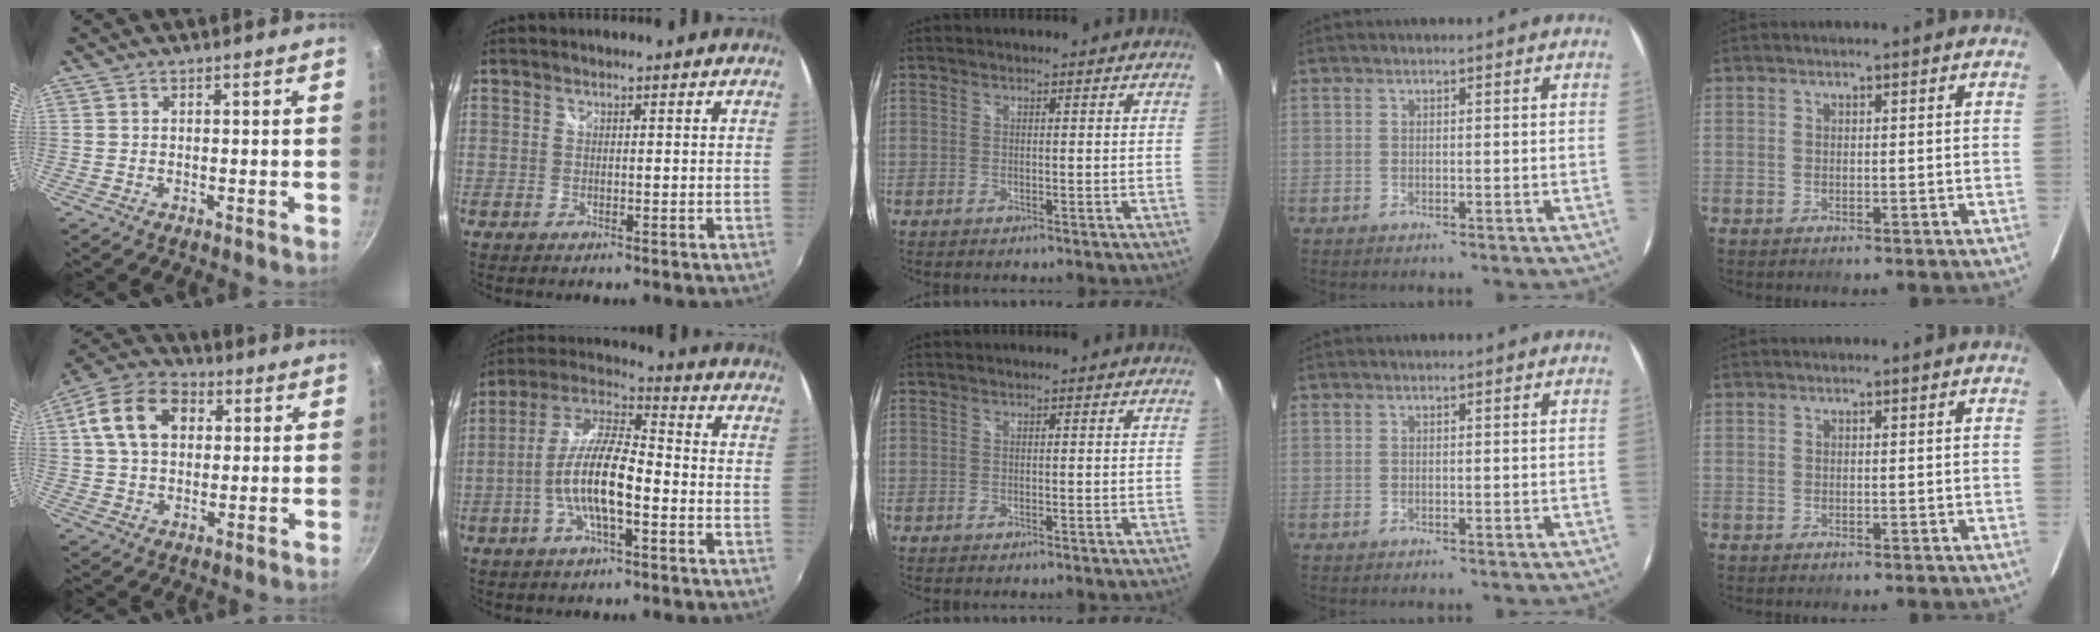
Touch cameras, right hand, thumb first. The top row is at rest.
{"thumb": {"total": 12.8, "force": [3.1, 9.2, 8.4], "torque": [-0.128, 0.018, 0.036]}, "index": {"total": 12.0, "force": [-3.6, 3.4, 10.9], "torque": [-0.226, 0.004, -0.069]}}